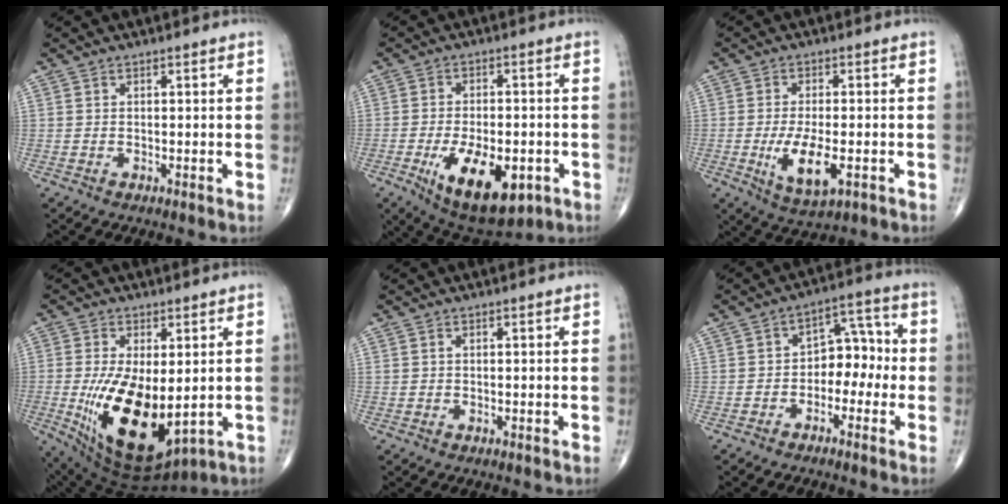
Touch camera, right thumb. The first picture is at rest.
{"total": 15.2, "force": [-5.8, 7.3, 12.0], "torque": [-0.177, 0.004, -0.074]}
{"total": 8.4, "force": [-2.5, 3.3, 7.3], "torque": [-0.131, -0.009, -0.037]}
{"total": 16.2, "force": [-1.9, 7.4, 14.3], "torque": [-0.249, -0.026, -0.007]}
{"total": 0.0}
{"total": 7.0, "force": [-1.5, 4.9, 4.8], "torque": [-0.033, 0.038, -0.038]}